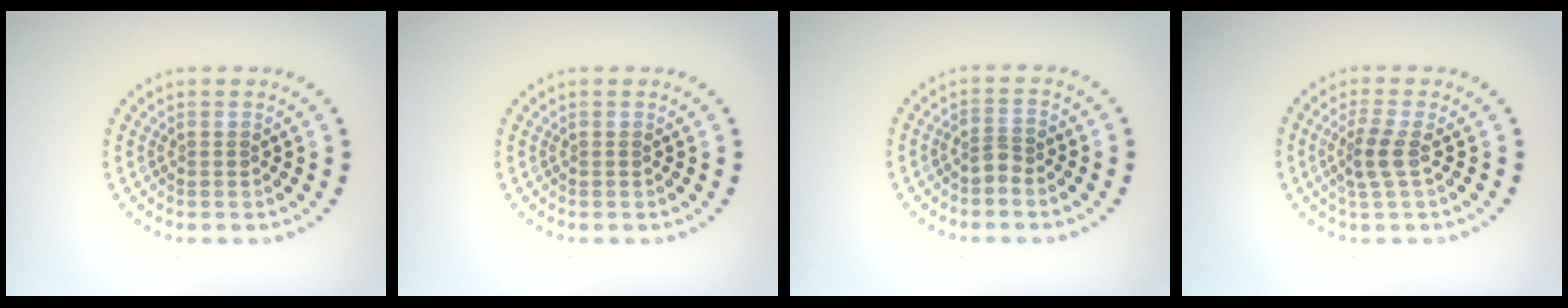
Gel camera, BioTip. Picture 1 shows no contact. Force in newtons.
{"total": 0.0}
{"total": 1.5, "press": 1.2, "slide": 0.9}
{"total": 2.3, "press": 2.0, "slide": 1.1}